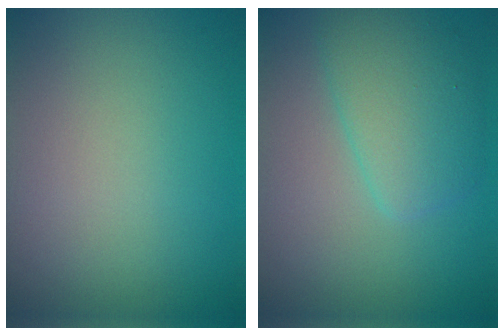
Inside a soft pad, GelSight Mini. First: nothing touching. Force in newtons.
{"total": 4.1, "press": 4.1, "slide": 0.2}